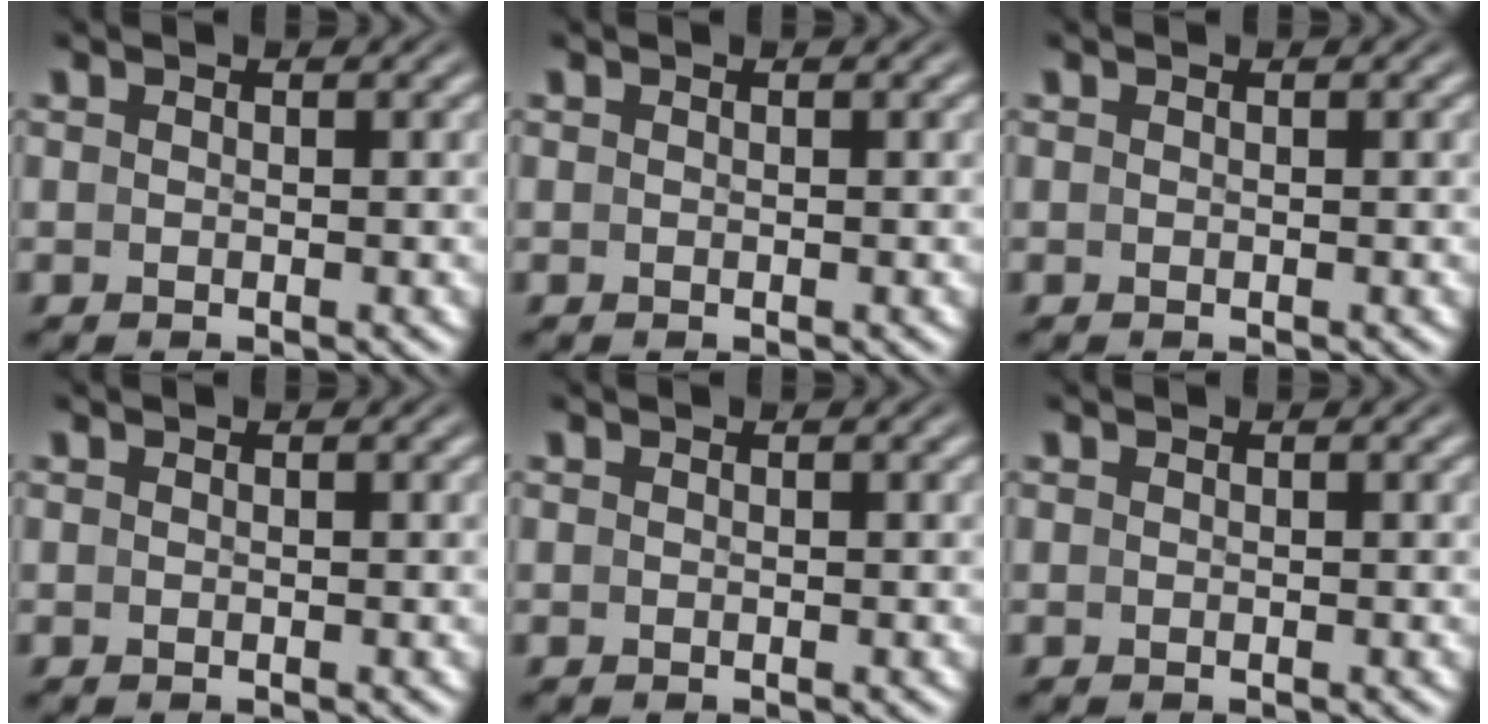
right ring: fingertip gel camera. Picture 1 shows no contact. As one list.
[{"total": 0.0}, {"total": 0.0}, {"total": 0.0}, {"total": 0.0}, {"total": 0.0}]